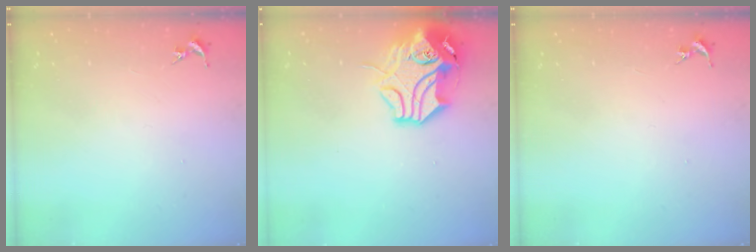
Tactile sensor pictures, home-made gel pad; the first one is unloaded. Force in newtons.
{"total": 15.5, "press": 15.3, "slide": 2.4}
{"total": 0.0}